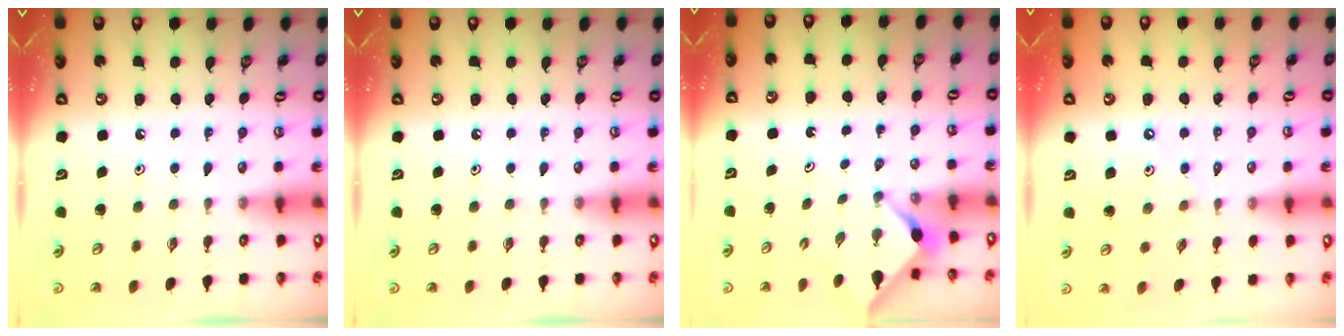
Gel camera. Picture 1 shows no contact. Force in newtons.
{"total": 0.0}
{"total": 3.0, "press": 3.0, "slide": 0.4}
{"total": 2.3, "press": 2.3, "slide": 0.2}